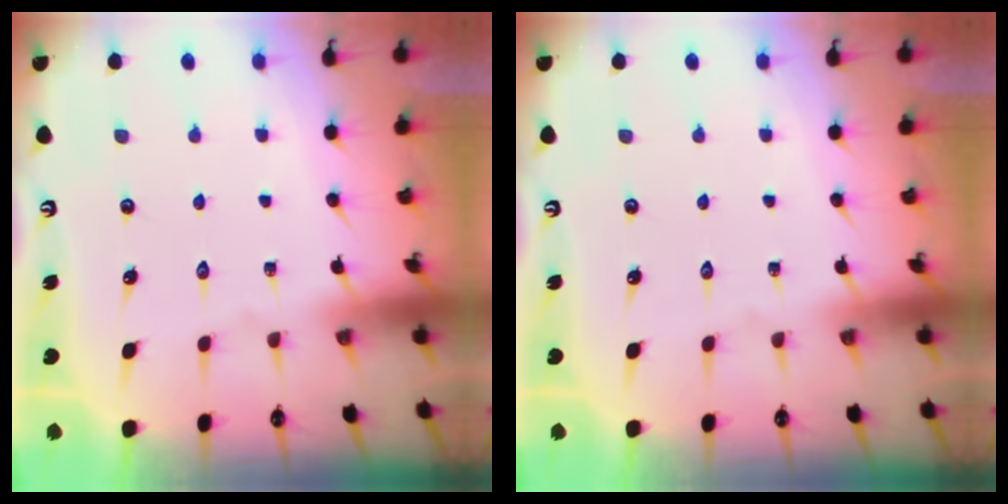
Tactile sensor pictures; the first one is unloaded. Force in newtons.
{"total": 0.0}